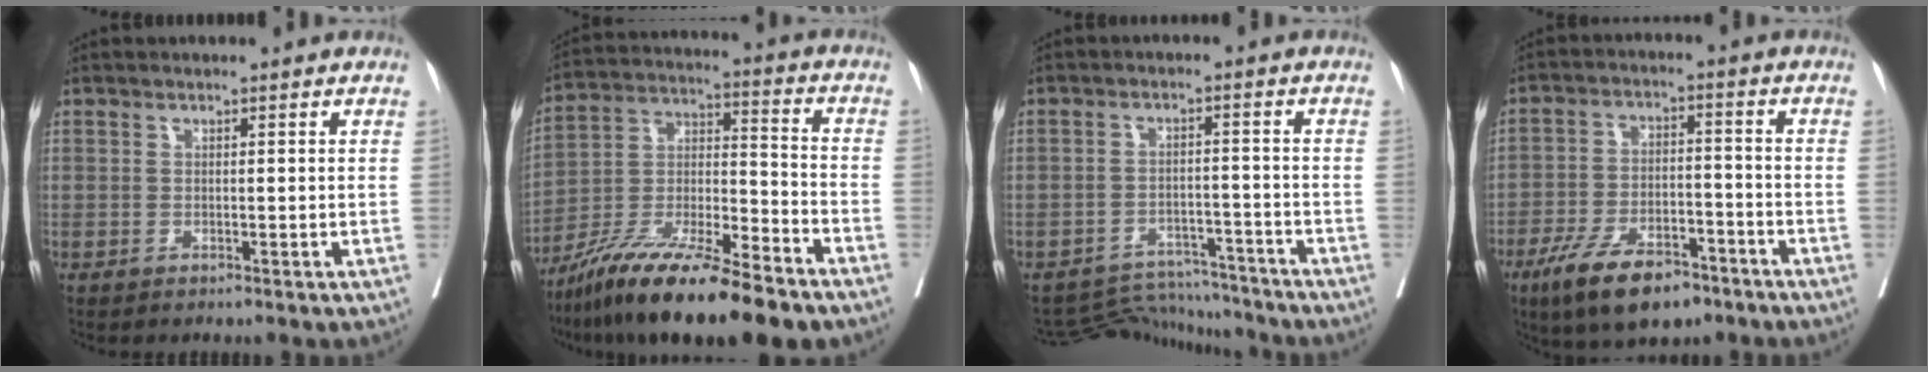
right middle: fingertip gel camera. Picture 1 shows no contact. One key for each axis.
{"total": 19.8, "fx": -14.6, "fy": 2.4, "fz": 13.2, "tx": -0.233, "ty": -0.028, "tz": -0.262}
{"total": 8.6, "fx": -8.4, "fy": 1.2, "fz": -1.1, "tx": 0.017, "ty": 0.016, "tz": -0.125}
{"total": 11.8, "fx": -8.0, "fy": 4.4, "fz": 7.4, "tx": -0.131, "ty": -0.007, "tz": -0.138}